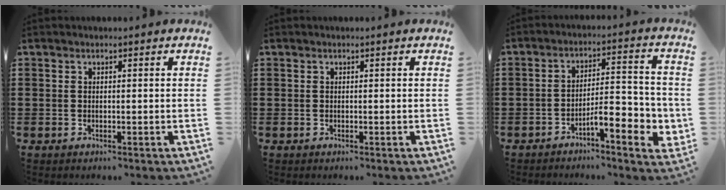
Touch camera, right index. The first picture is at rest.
{"total": 0.0}
{"total": 7.1, "force": [-3.5, 1.9, 5.8], "torque": [-0.080, -0.010, -0.064]}